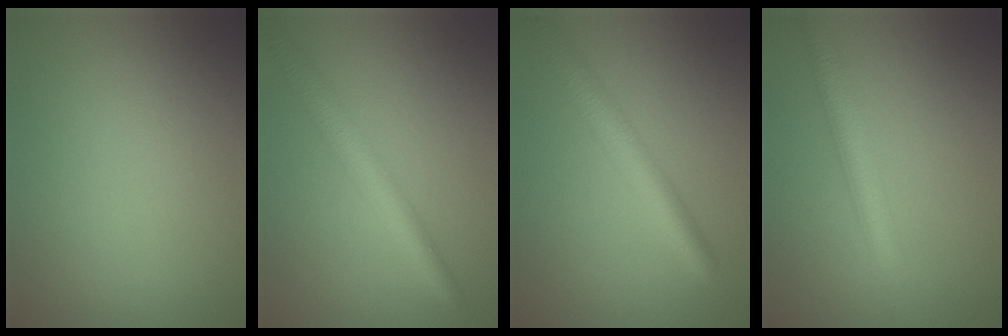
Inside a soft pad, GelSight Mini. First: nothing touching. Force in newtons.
{"total": 4.0, "press": 4.0, "slide": 0.0}
{"total": 3.9, "press": 3.9, "slide": 0.1}
{"total": 3.5, "press": 3.5, "slide": 0.2}